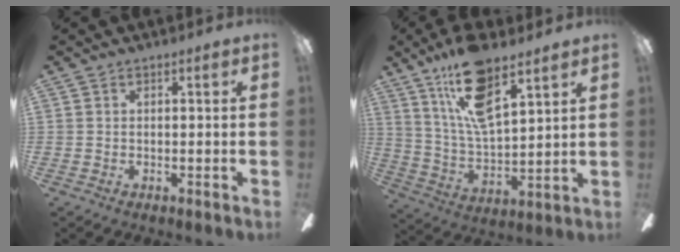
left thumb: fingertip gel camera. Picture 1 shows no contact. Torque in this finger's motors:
{"motor_torque": [0.36, 0.28, 1.30, -1.47, 0.09]}